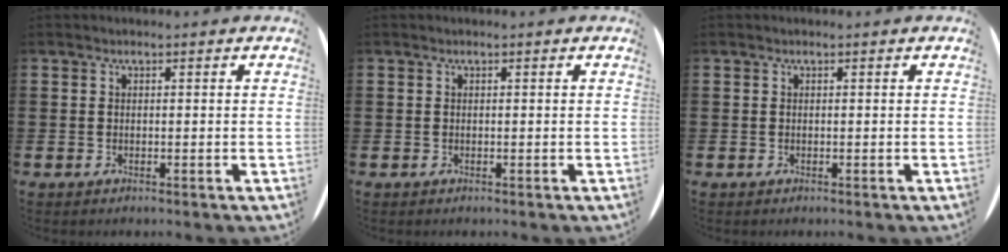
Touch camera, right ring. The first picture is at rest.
{"total": 0.0}
{"total": 0.0}